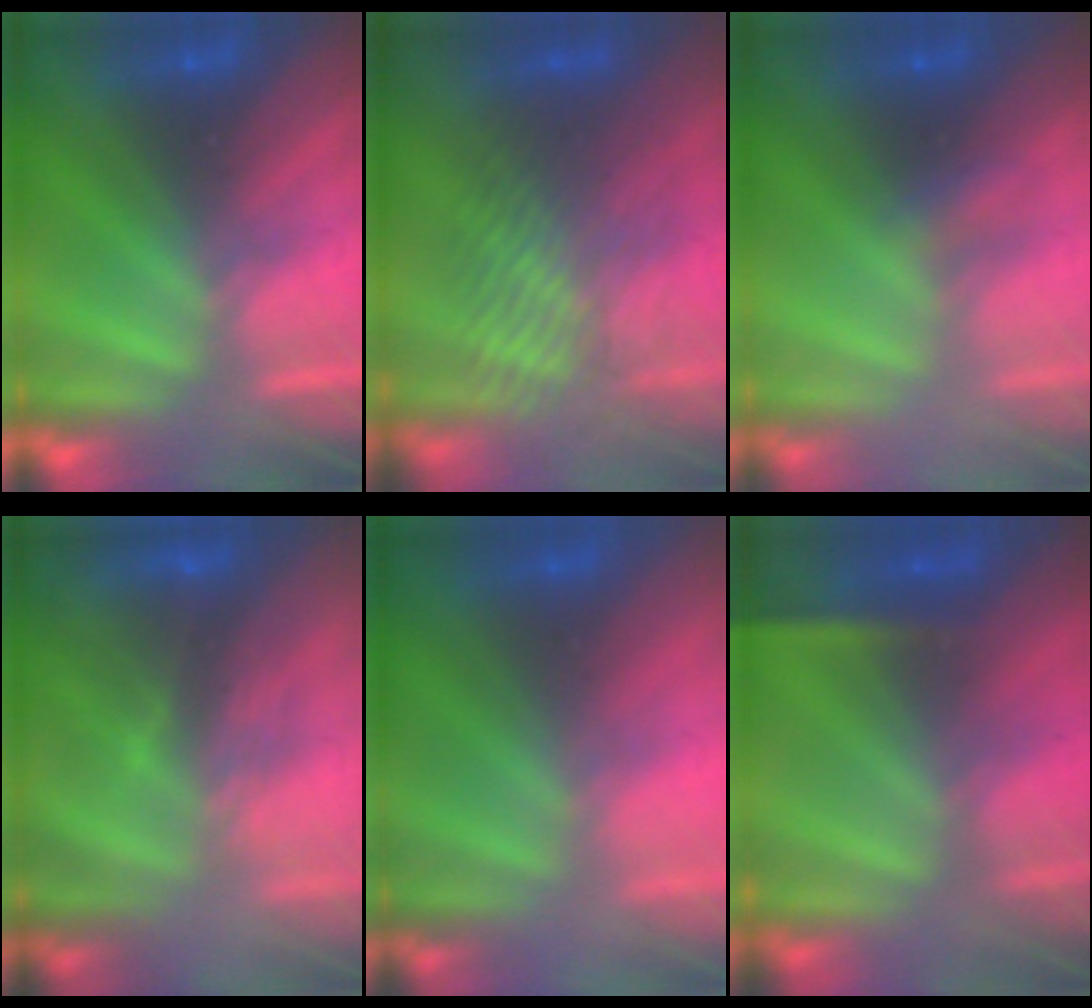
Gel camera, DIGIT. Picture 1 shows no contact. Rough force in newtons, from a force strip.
{"total": 3.6}
{"total": 2.1}
{"total": 9.8}
{"total": 2.5}
{"total": 2.9}